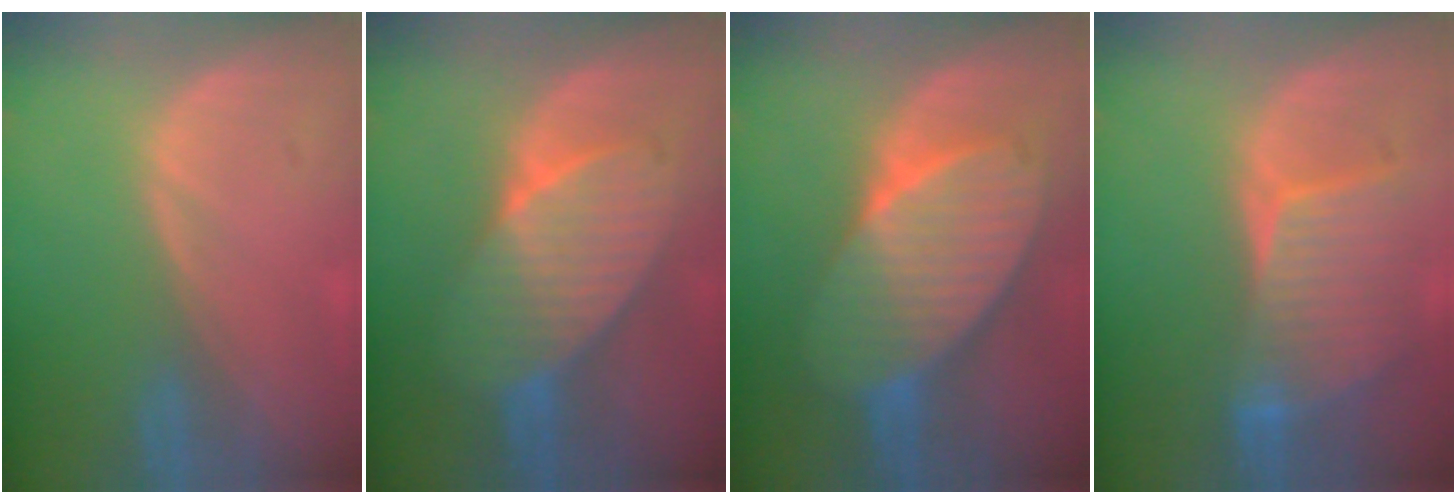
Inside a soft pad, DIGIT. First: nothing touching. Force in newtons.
{"total": 8.2, "press": 8.2, "slide": 0.3}
{"total": 10.5, "press": 10.5, "slide": 0.6}
{"total": 8.4, "press": 7.6, "slide": 3.4}